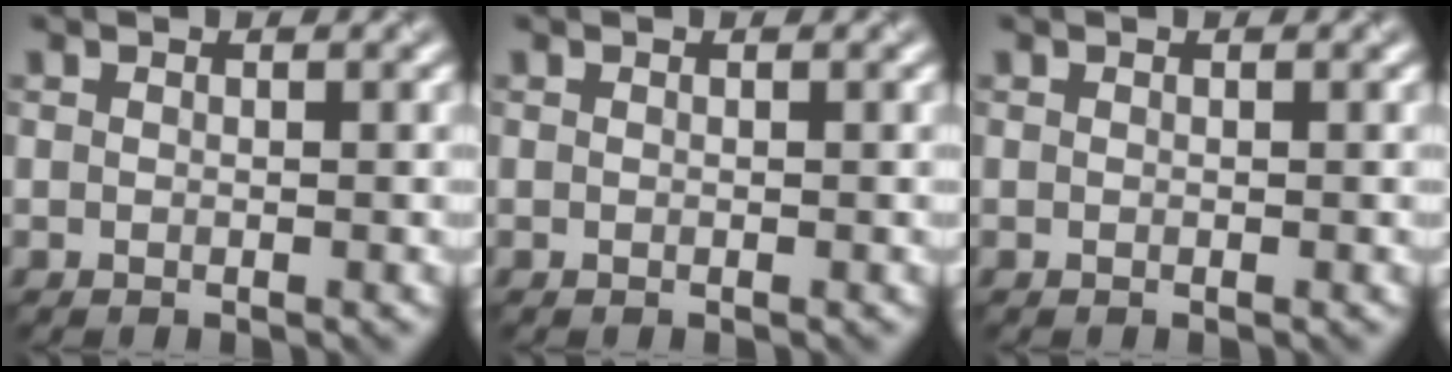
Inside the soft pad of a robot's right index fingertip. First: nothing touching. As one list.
[{"total": 0.0}, {"total": 0.0}]